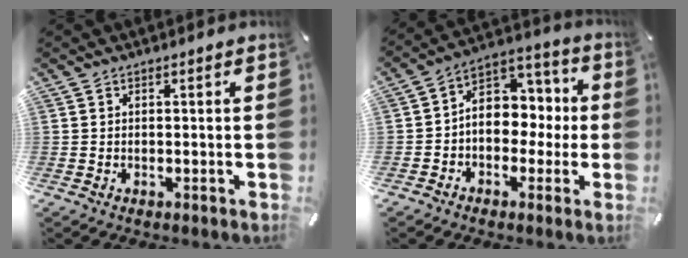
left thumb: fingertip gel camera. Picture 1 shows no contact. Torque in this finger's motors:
{"motor_torque": [0.52, 0.58, 1.04, 0.16, 0.29]}